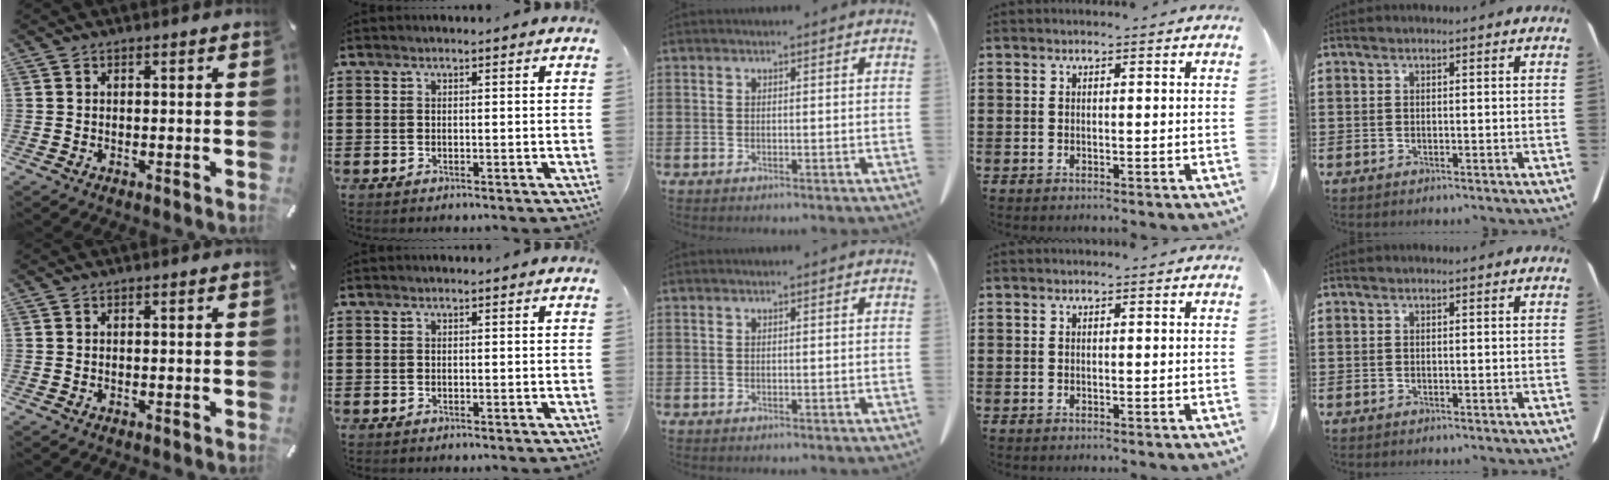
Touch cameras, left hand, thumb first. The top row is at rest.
{}